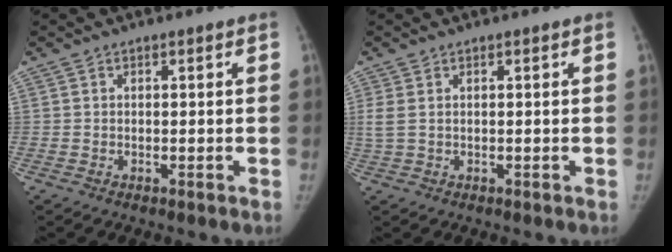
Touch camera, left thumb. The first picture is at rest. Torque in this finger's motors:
{"motor_torque": [0.14, 0.02, 0.71, -0.13, 0.20]}